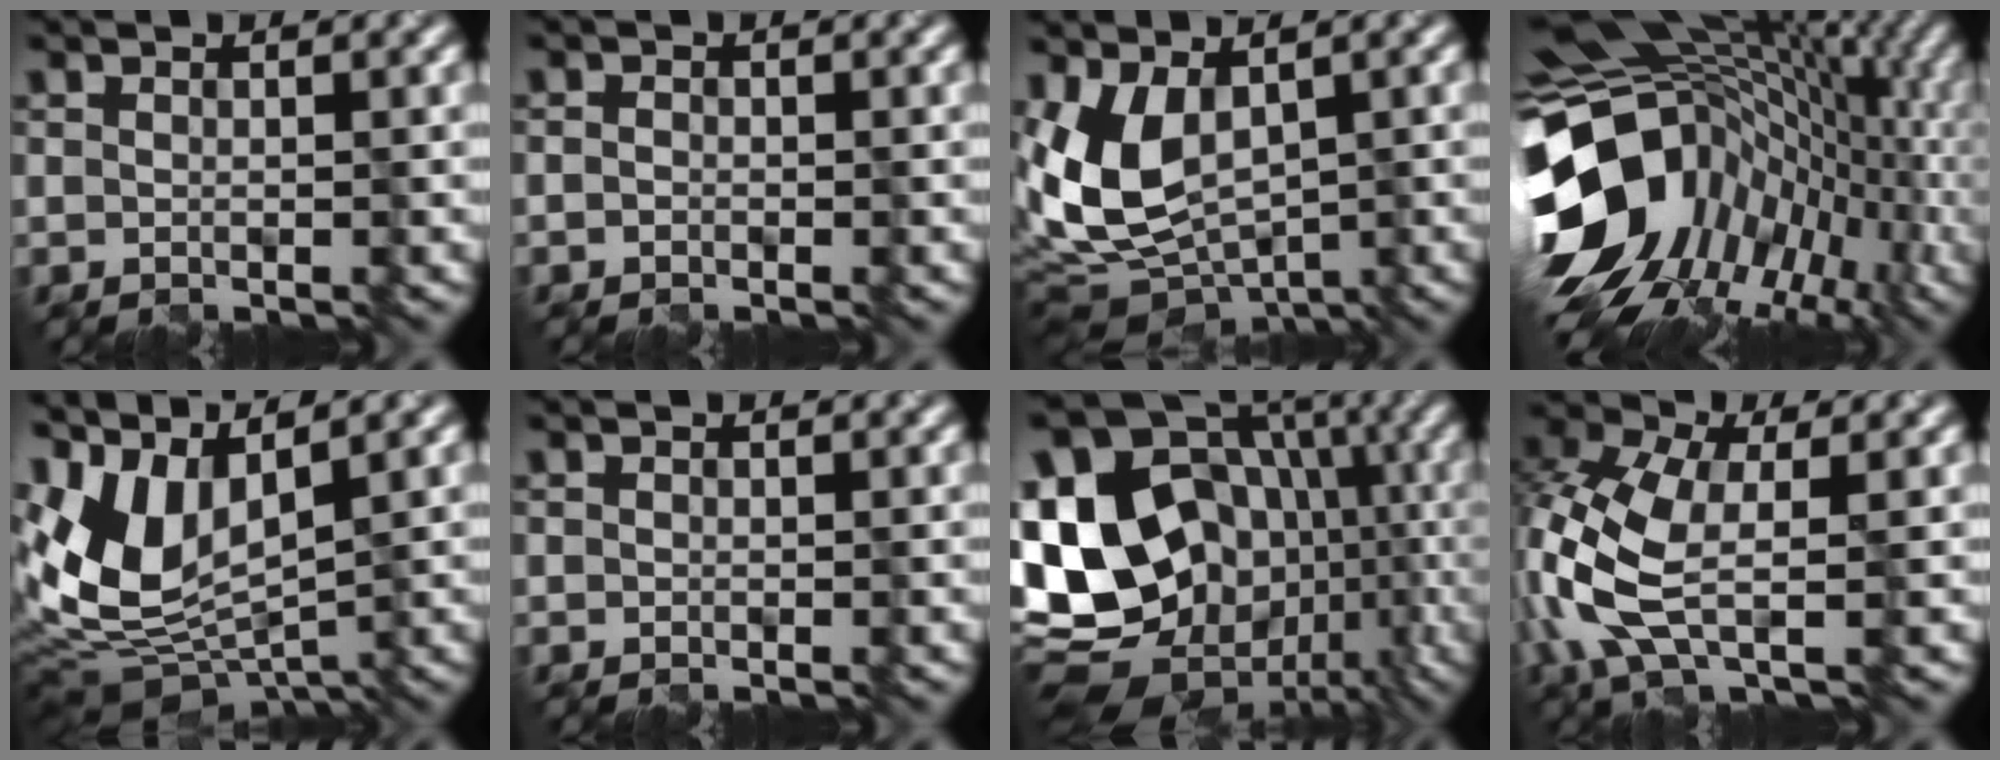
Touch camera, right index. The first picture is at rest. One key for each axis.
{"total": 0.7, "fx": -0.4, "fy": 0.5, "fz": 0.3, "tx": -0.004, "ty": 0.001, "tz": -0.013}
{"total": 7.6, "fx": 0.4, "fy": 4.4, "fz": 6.1, "tx": -0.137, "ty": -0.019, "tz": 0.009}
{"total": 15.8, "fx": -1.9, "fy": 11.7, "fz": 10.6, "tx": -0.199, "ty": 0.011, "tz": -0.030}
{"total": 8.9, "fx": 1.8, "fy": 4.8, "fz": 7.2, "tx": -0.165, "ty": -0.011, "tz": 0.041}
{"total": 0.0}
{"total": 19.4, "fx": -1.4, "fy": 15.3, "fz": 11.8, "tx": -0.182, "ty": -0.010, "tz": -0.002}
{"total": 9.1, "fx": -1.6, "fy": 4.6, "fz": 7.7, "tx": -0.206, "ty": 0.004, "tz": -0.045}